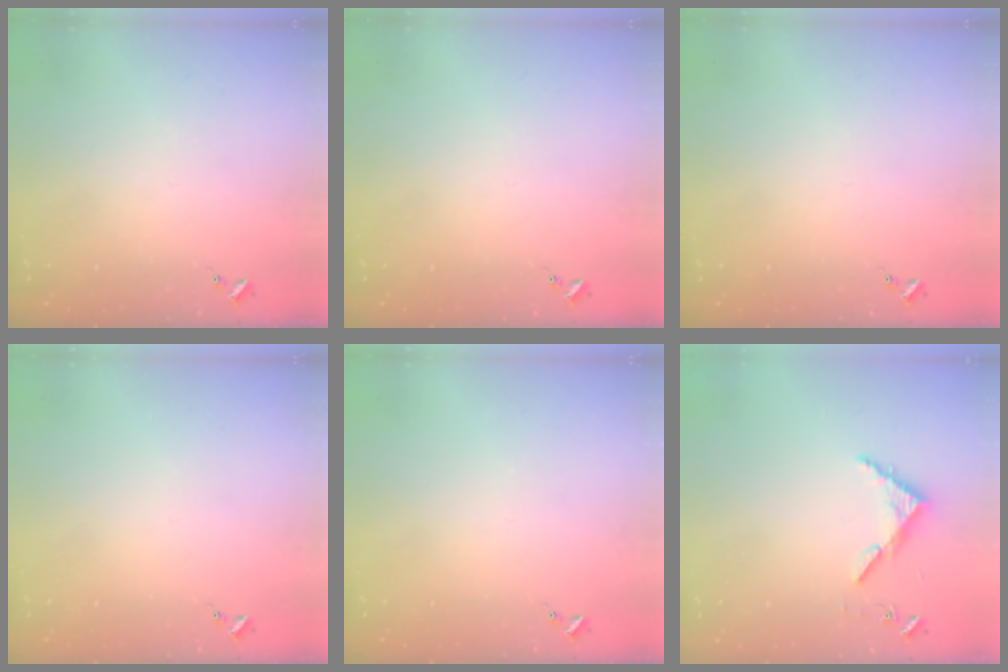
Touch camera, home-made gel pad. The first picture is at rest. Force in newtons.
{"total": 0.0}
{"total": 0.0}
{"total": 0.0}
{"total": 0.0}
{"total": 3.9, "press": 3.9, "slide": 0.3}